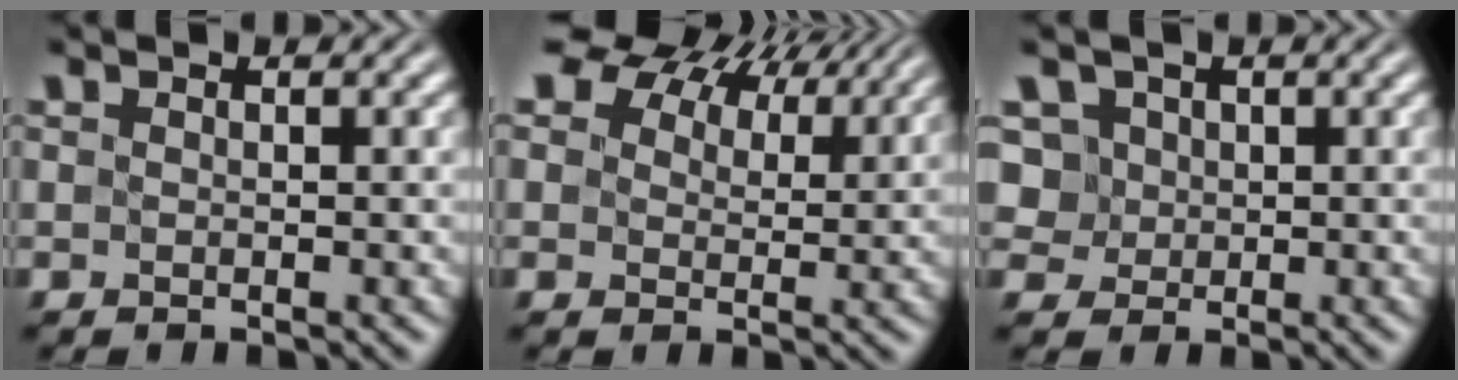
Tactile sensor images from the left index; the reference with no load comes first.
{"total": 12.7, "force": [9.0, 6.5, 6.2], "torque": [-0.125, 0.021, 0.143]}
{"total": 5.5, "force": [2.1, 4.4, 2.5], "torque": [-0.049, 0.020, 0.020]}